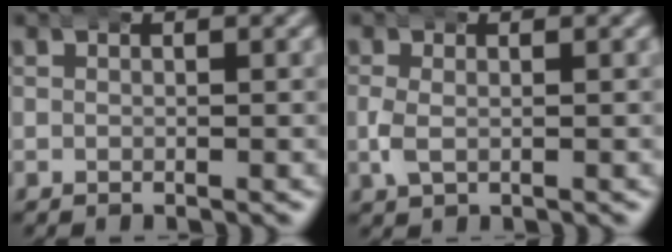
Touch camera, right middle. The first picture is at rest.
{"total": 1.8, "force": [-0.2, 1.2, 1.3], "torque": [-0.034, 0.001, -0.006]}